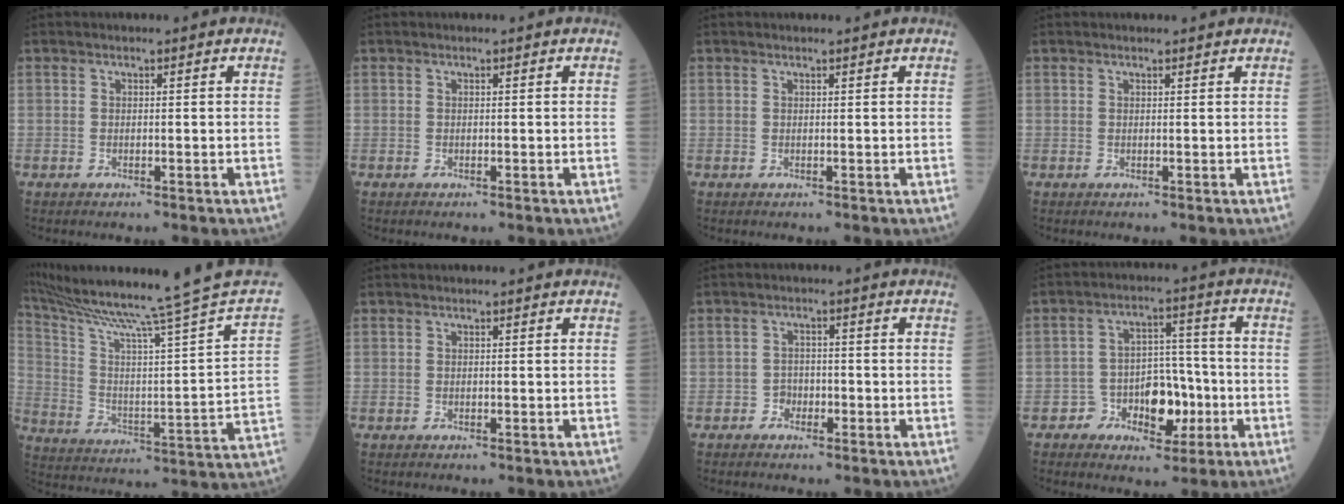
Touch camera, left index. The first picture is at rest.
{"total": 0.0}
{"total": 0.6, "force": [0.5, -0.1, 0.2], "torque": [-0.006, 0.001, 0.011]}
{"total": 1.1, "force": [1.1, 0.0, 0.1], "torque": [-0.009, 0.002, 0.012]}
{"total": 23.1, "force": [19.6, -3.7, 11.6], "torque": [-0.193, -0.090, 0.285]}
{"total": 0.0}
{"total": 2.0, "force": [-1.2, 1.5, 0.7], "torque": [-0.006, 0.007, -0.023]}
{"total": 8.3, "force": [-3.2, 5.4, 5.4], "torque": [-0.081, 0.023, -0.045]}